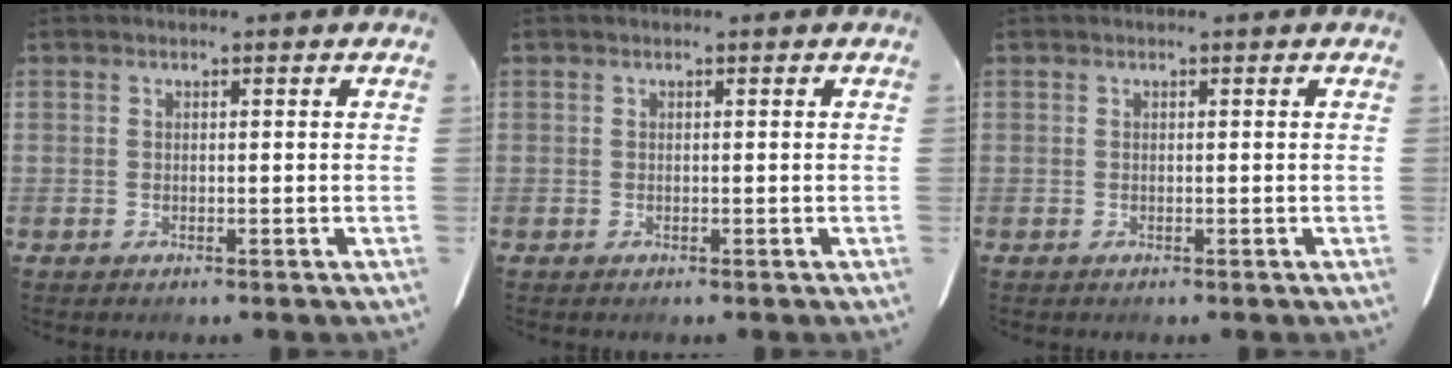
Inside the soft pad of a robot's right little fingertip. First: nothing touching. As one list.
[{"total": 0.0}, {"total": 0.0}]